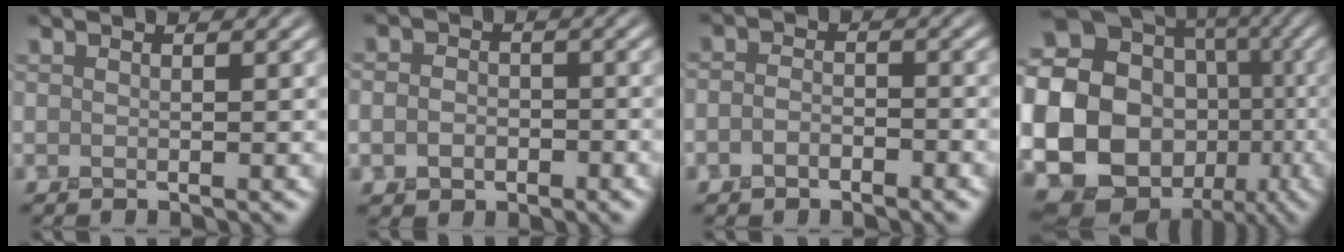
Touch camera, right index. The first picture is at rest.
{"total": 3.0, "force": [-0.9, 2.4, 1.5], "torque": [-0.012, -0.006, -0.020]}
{"total": 2.1, "force": [-1.1, 1.3, 1.3], "torque": [-0.024, 0.002, -0.025]}
{"total": 25.5, "force": [-4.7, 22.8, 10.3], "torque": [-0.216, -0.014, -0.104]}